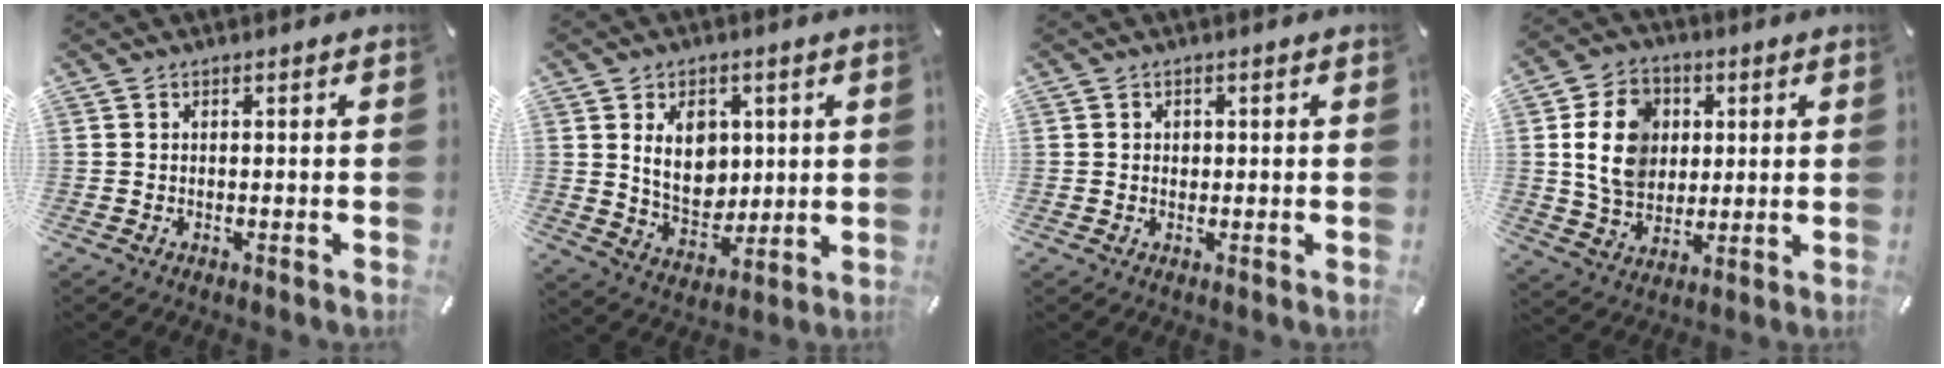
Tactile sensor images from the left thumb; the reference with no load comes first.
{"total": 10.7, "force": [2.5, 8.5, 6.0], "torque": [-0.093, -0.001, 0.048]}
{"total": 1.1, "force": [0.1, 1.1, 0.2], "torque": [0.002, 0.001, -0.002]}
{"total": 12.6, "force": [1.9, 10.4, 6.8], "torque": [-0.137, 0.006, 0.031]}